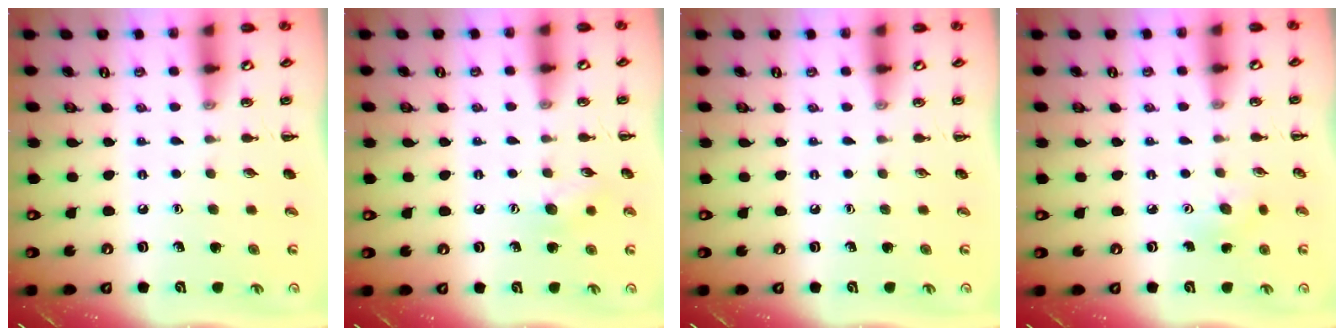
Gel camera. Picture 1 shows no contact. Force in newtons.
{"total": 7.2, "press": 7.1, "slide": 1.0}
{"total": 0.0}
{"total": 4.6, "press": 4.4, "slide": 1.2}